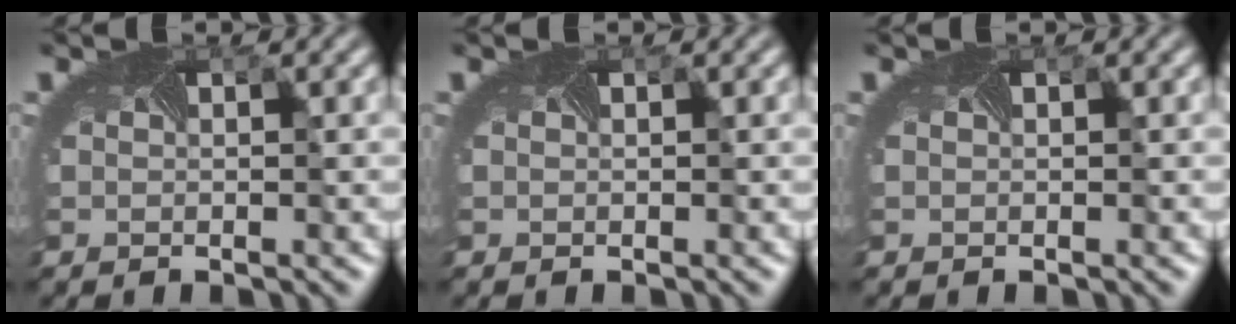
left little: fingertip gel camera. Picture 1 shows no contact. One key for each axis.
{"total": 0.0}
{"total": 0.0}